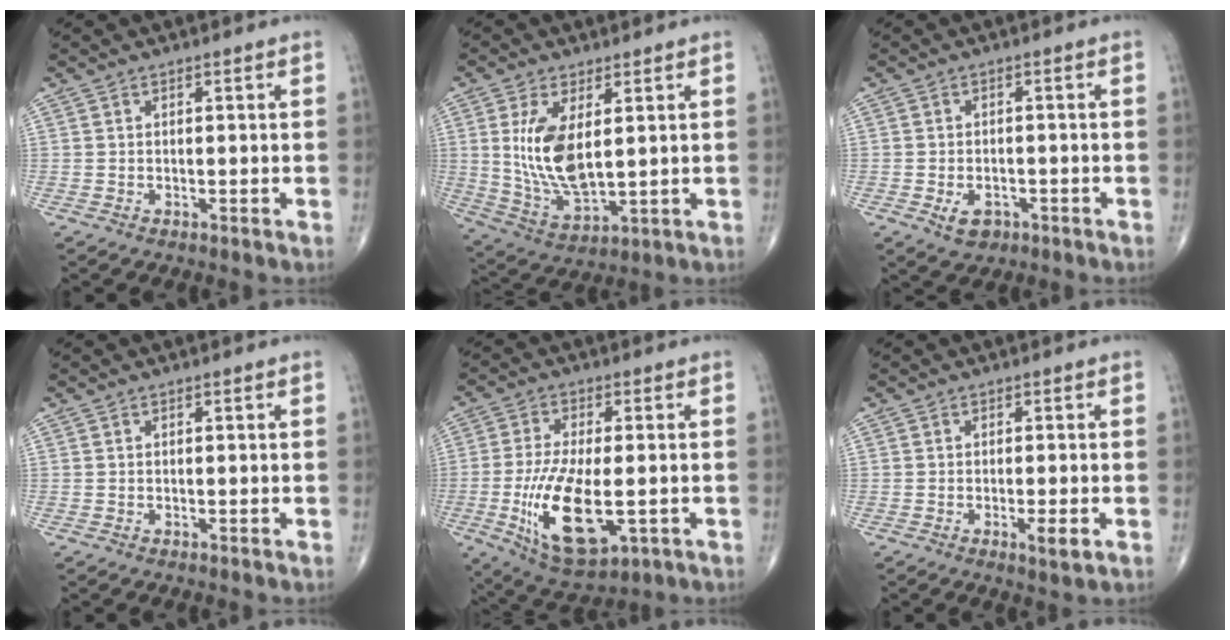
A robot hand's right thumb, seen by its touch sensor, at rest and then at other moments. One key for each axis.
{"total": 12.1, "fx": 2.4, "fy": 5.6, "fz": 10.5, "tx": -0.205, "ty": -0.023, "tz": 0.061}
{"total": 3.7, "fx": -1.6, "fy": 2.5, "fz": 2.2, "tx": -0.028, "ty": 0.006, "tz": -0.018}
{"total": 0.0}
{"total": 15.4, "fx": -3.3, "fy": 6.5, "fz": 13.6, "tx": -0.255, "ty": -0.016, "tz": -0.044}
{"total": 3.0, "fx": -1.0, "fy": 0.5, "fz": 2.8, "tx": -0.044, "ty": -0.006, "tz": -0.016}